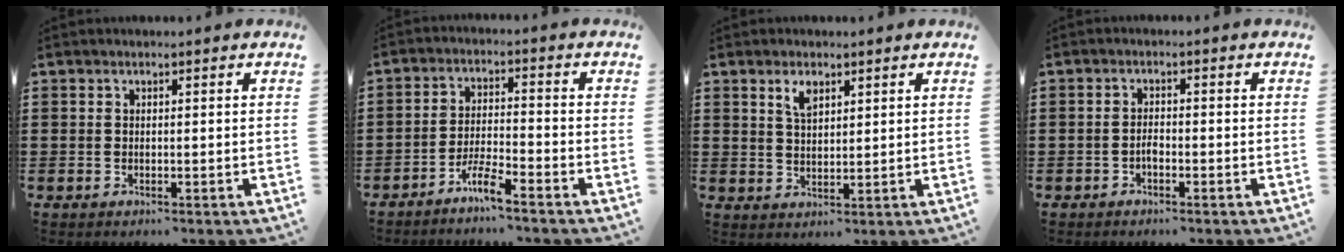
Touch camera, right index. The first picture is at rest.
{"total": 4.6, "force": [-3.9, 0.0, 2.3], "torque": [-0.058, -0.001, -0.080]}
{"total": 3.0, "force": [1.9, 1.4, 1.9], "torque": [-0.042, 0.005, 0.034]}
{"total": 1.4, "force": [-0.8, 0.6, 1.0], "torque": [-0.022, 0.000, -0.015]}